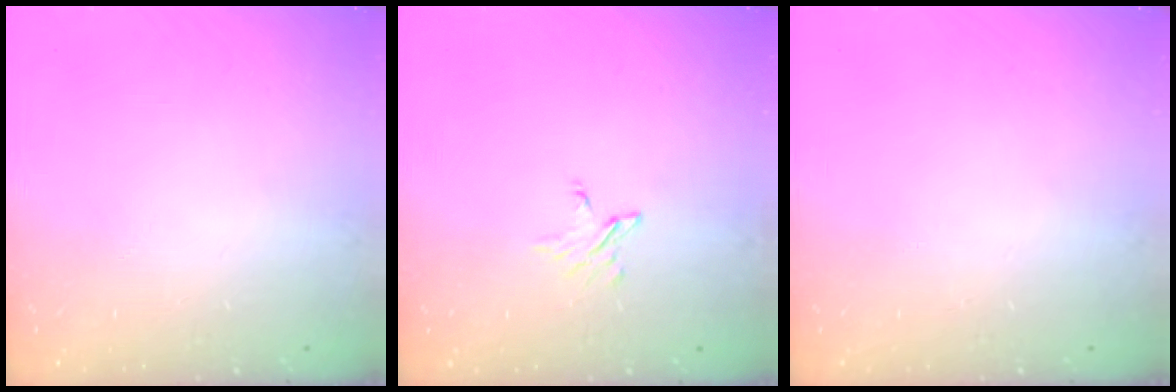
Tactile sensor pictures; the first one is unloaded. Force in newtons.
{"total": 4.0, "press": 4.0, "slide": 0.5}
{"total": 0.0}